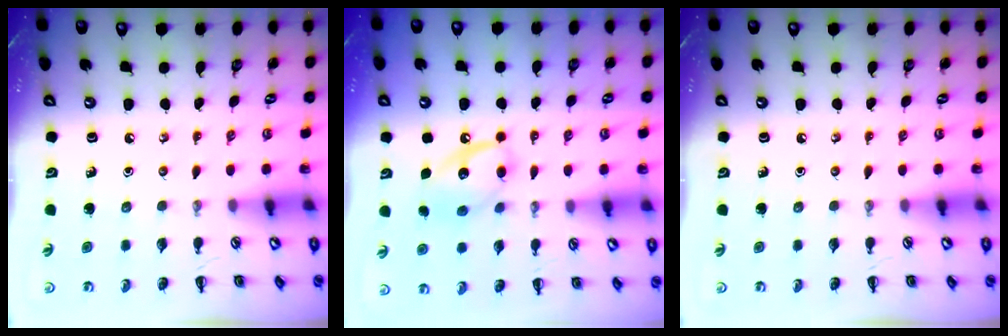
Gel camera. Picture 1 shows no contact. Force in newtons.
{"total": 12.6, "press": 12.6, "slide": 1.3}
{"total": 0.0}